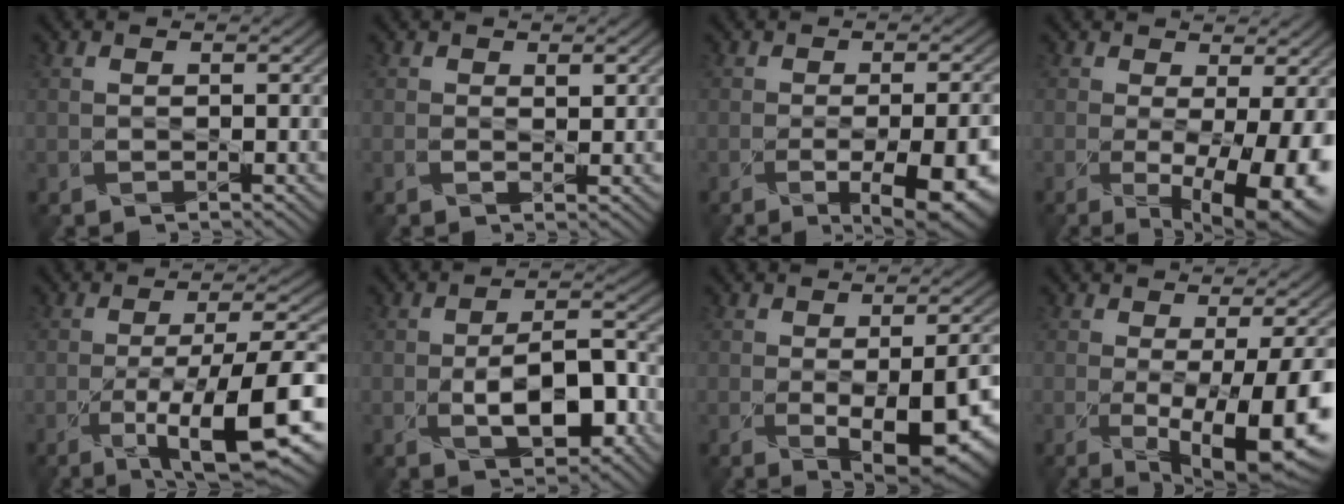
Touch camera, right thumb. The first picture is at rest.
{"total": 0.7, "force": [0.4, 0.4, 0.5], "torque": [-0.006, -0.004, 0.005]}
{"total": 10.2, "force": [-4.6, 3.9, 8.2], "torque": [-0.091, -0.012, -0.047]}
{"total": 10.6, "force": [-2.9, 4.2, 9.3], "torque": [-0.144, -0.036, -0.024]}
{"total": 13.0, "force": [-5.7, 3.0, 11.3], "torque": [-0.174, -0.002, -0.095]}
{"total": 7.8, "force": [-2.8, 3.8, 6.2], "torque": [-0.094, -0.001, -0.047]}
{"total": 10.7, "force": [-3.4, 5.2, 8.7], "torque": [-0.113, -0.037, -0.032]}
{"total": 11.9, "force": [-3.5, 3.9, 10.6], "torque": [-0.175, -0.040, -0.036]}